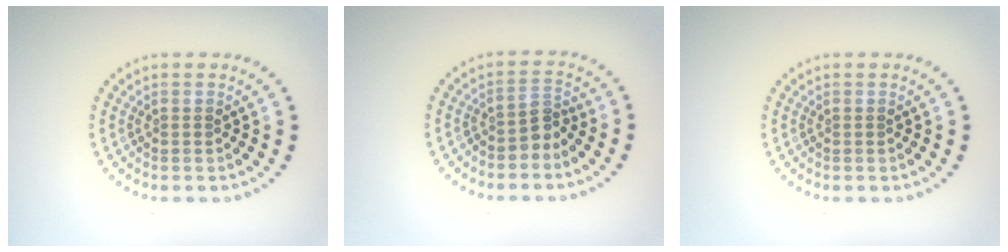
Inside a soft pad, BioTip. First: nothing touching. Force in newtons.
{"total": 2.0, "press": 1.5, "slide": 1.3}
{"total": 0.0}